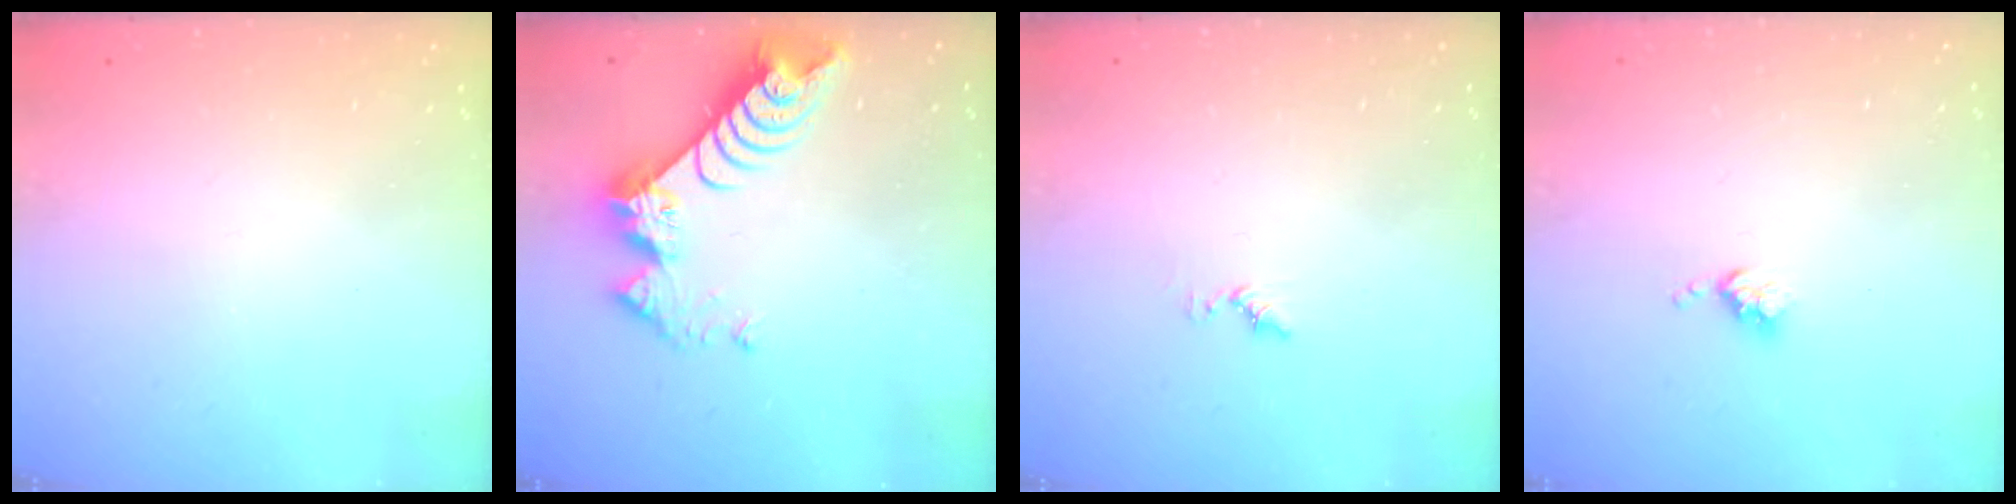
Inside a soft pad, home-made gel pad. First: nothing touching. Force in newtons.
{"total": 9.3, "press": 9.3, "slide": 0.8}
{"total": 5.6, "press": 5.6, "slide": 0.5}
{"total": 3.6, "press": 3.6, "slide": 0.4}